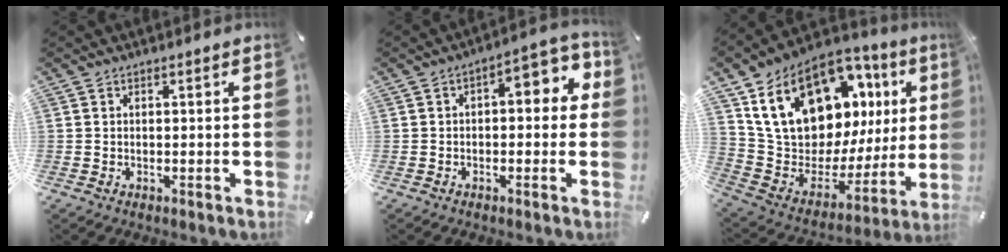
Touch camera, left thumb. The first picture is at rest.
{"total": 7.0, "force": [0.9, 3.7, 5.9], "torque": [-0.072, -0.008, 0.005]}
{"total": 22.6, "force": [12.9, 13.4, 12.9], "torque": [-0.210, -0.080, 0.246]}